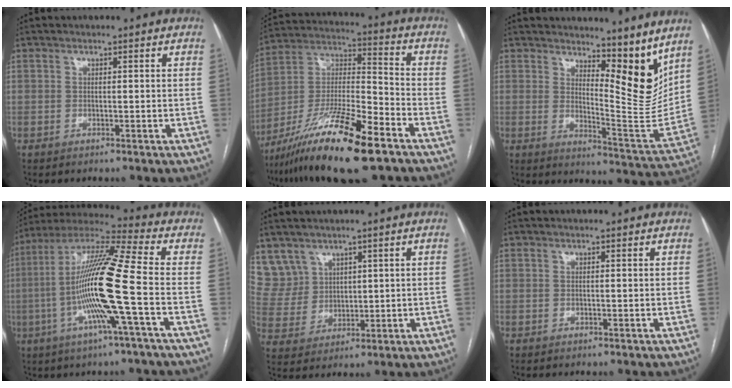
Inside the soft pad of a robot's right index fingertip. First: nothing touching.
{"total": 19.1, "force": [-12.1, 2.3, 14.6], "torque": [-0.292, -0.028, -0.217]}
{"total": 11.4, "force": [8.5, 2.7, 7.2], "torque": [-0.097, -0.034, 0.128]}
{"total": 17.0, "force": [-3.5, -0.9, 16.6], "torque": [-0.320, -0.001, -0.079]}
{"total": 7.6, "force": [5.0, 5.8, 0.2], "torque": [-0.014, 0.022, 0.118]}
{"total": 0.0}